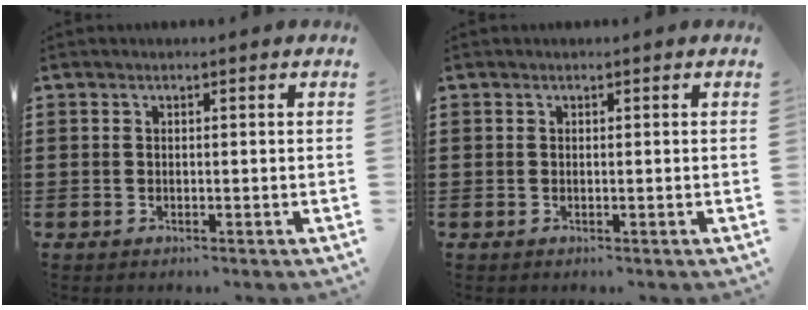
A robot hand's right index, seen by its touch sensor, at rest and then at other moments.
{"total": 0.0}